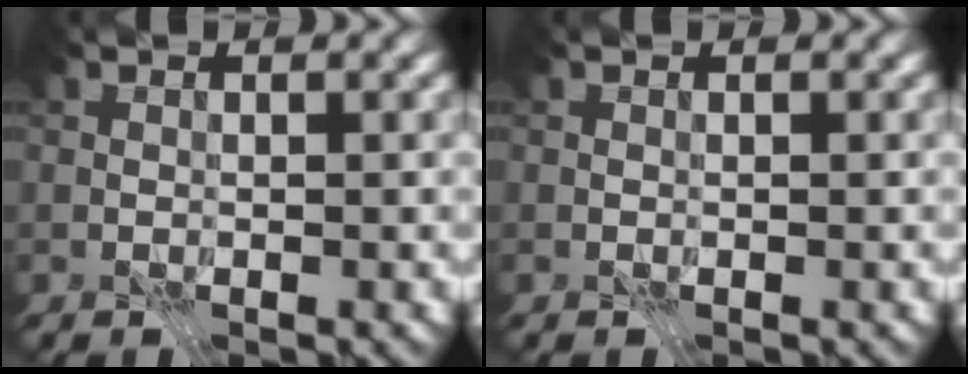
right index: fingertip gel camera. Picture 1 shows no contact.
{"total": 0.0}